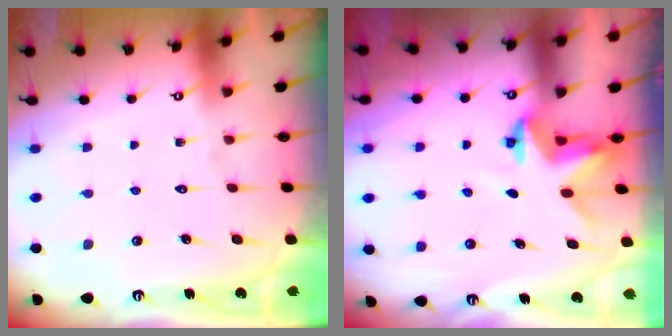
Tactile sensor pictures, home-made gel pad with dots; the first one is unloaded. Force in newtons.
{"total": 3.4, "press": 3.4, "slide": 0.2}